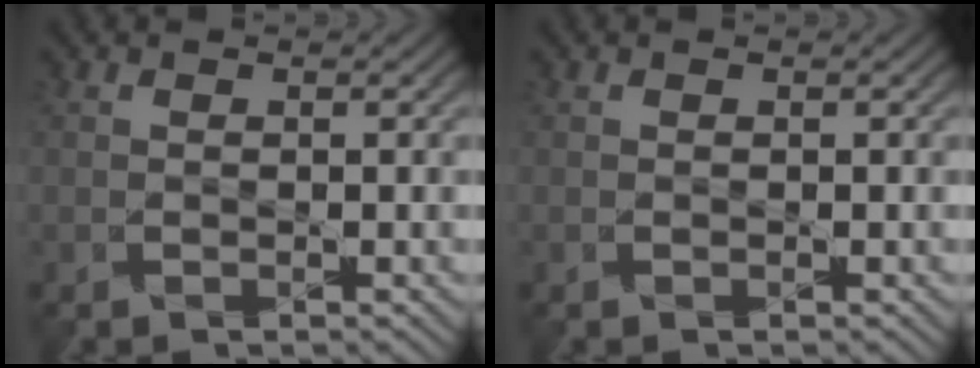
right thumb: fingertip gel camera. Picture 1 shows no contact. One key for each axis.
{"total": 0.0}